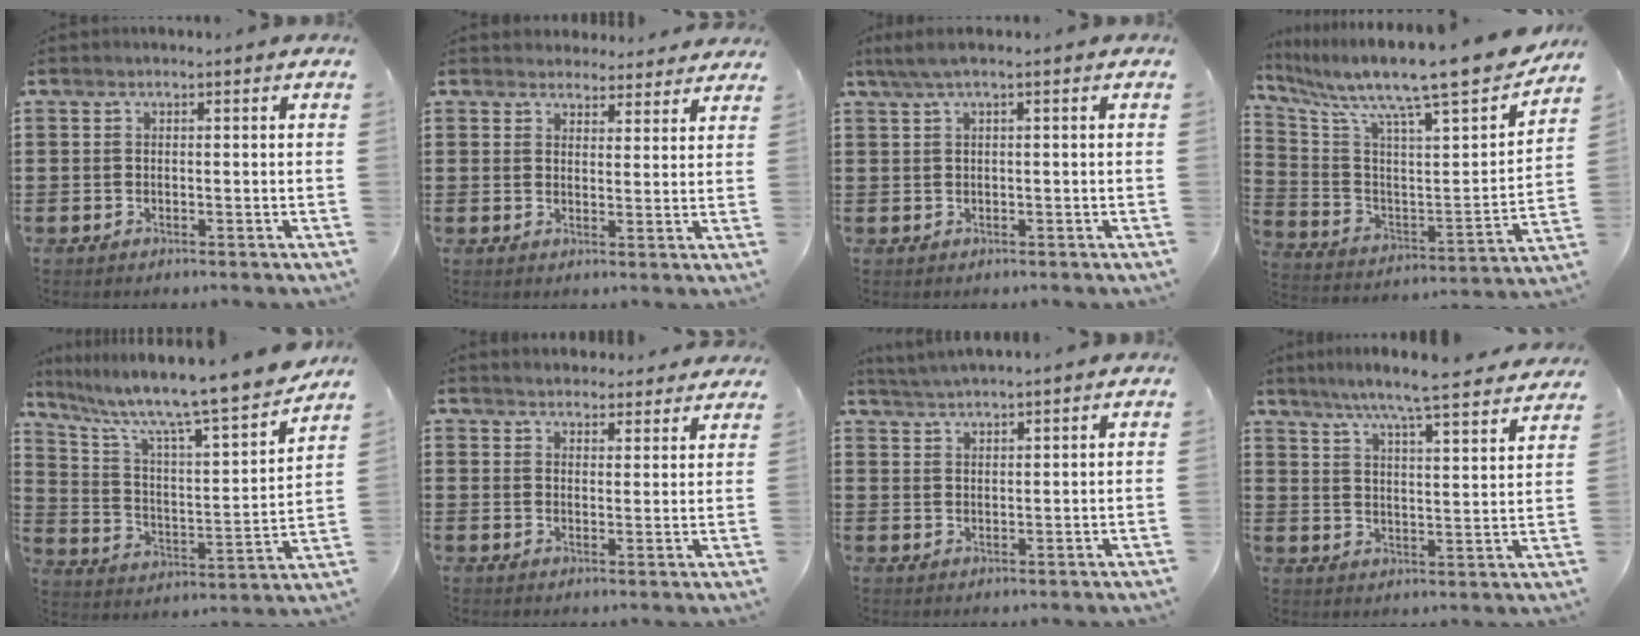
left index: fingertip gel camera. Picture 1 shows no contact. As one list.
[{"total": 3.5, "force": [3.4, 1.0, 0.1], "torque": [-0.005, -0.010, 0.063]}, {"total": 2.0, "force": [0.3, 0.1, 2.0], "torque": [-0.042, -0.004, 0.002]}, {"total": 11.9, "force": [10.0, 0.4, 6.4], "torque": [-0.136, -0.080, 0.151]}, {"total": 10.3, "force": [8.8, 0.3, 5.3], "torque": [-0.140, -0.066, 0.141]}, {"total": 3.1, "force": [3.1, 0.3, -0.2], "torque": [-0.005, -0.008, 0.057]}, {"total": 2.6, "force": [2.6, -0.4, 0.3], "torque": [-0.013, -0.005, 0.048]}, {"total": 6.7, "force": [6.0, -0.9, 2.8], "torque": [-0.071, -0.050, 0.095]}]